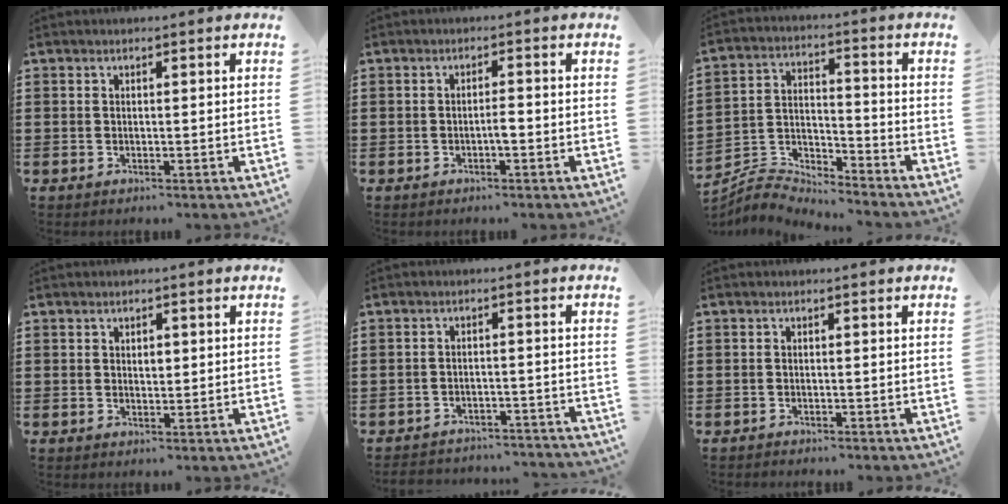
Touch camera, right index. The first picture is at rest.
{"total": 1.9, "force": [-0.7, 0.4, 1.7], "torque": [-0.033, 0.000, -0.012]}
{"total": 4.9, "force": [-4.7, 1.0, 0.4], "torque": [-0.031, -0.003, -0.102]}
{"total": 1.5, "force": [0.3, 0.9, 1.2], "torque": [-0.016, 0.004, 0.003]}
{"total": 2.9, "force": [-2.9, 0.3, 0.1], "torque": [-0.007, 0.000, -0.062]}
{"total": 0.8, "force": [-0.7, 0.1, 0.0], "torque": [-0.002, 0.000, -0.016]}